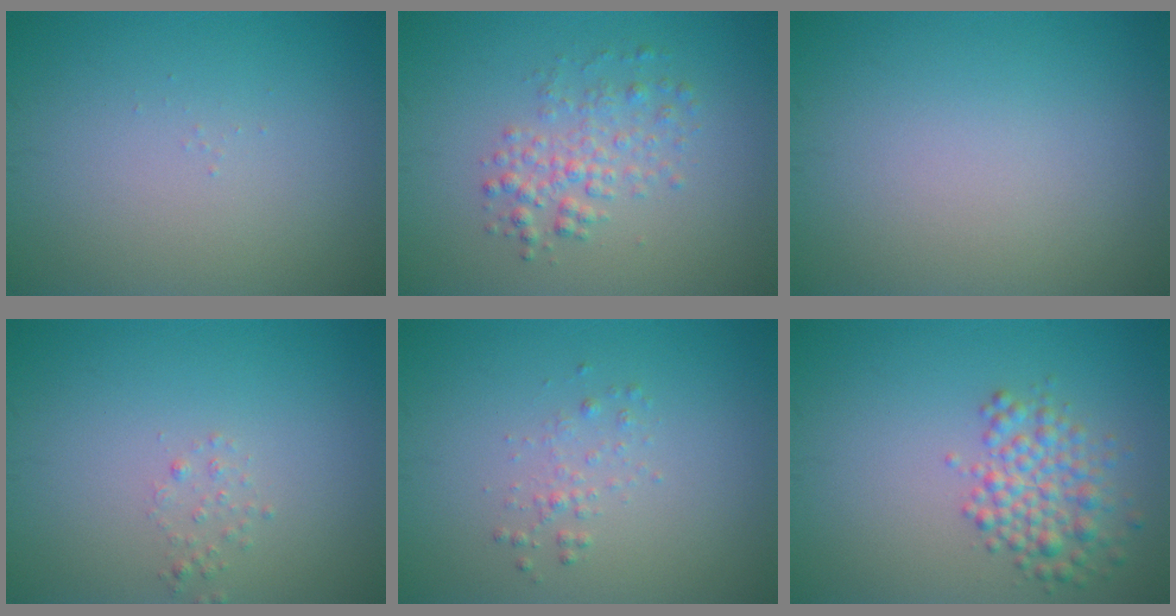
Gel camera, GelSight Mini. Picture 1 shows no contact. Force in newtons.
{"total": 2.7, "press": 2.7, "slide": 0.0}
{"total": 0.0}
{"total": 0.8, "press": 0.8, "slide": 0.1}
{"total": 1.1, "press": 1.1, "slide": 0.0}
{"total": 3.6, "press": 3.6, "slide": 0.1}